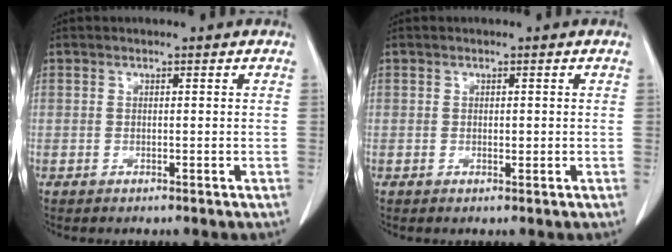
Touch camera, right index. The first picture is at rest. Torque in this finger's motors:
{"motor_torque": [0.16, -0.06, 0.04, 0.01]}